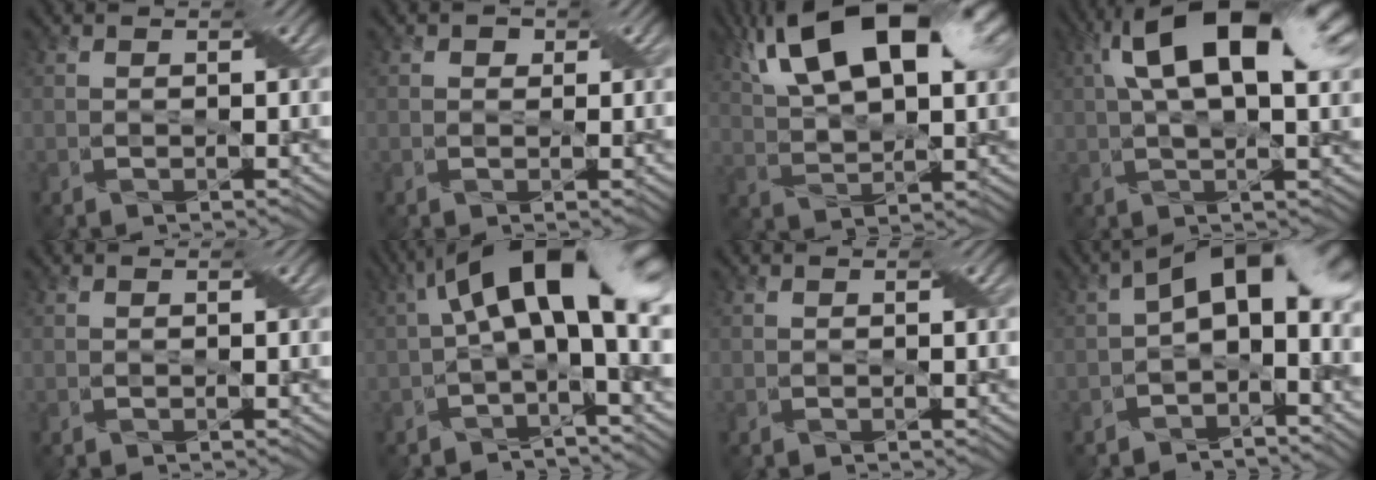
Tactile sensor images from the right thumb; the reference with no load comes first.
{"total": 0.8, "force": [0.3, 0.7, 0.1], "torque": [-0.002, 0.001, 0.000]}
{"total": 19.9, "force": [10.0, 8.7, 14.8], "torque": [-0.275, 0.070, 0.143]}
{"total": 16.8, "force": [5.8, 7.6, 13.9], "torque": [-0.233, 0.050, 0.074]}
{"total": 0.0}
{"total": 13.8, "force": [2.6, 5.5, 12.4], "torque": [-0.208, 0.013, 0.038]}
{"total": 0.0}
{"total": 10.9, "force": [-0.6, 6.5, 8.8], "torque": [-0.133, 0.000, -0.017]}